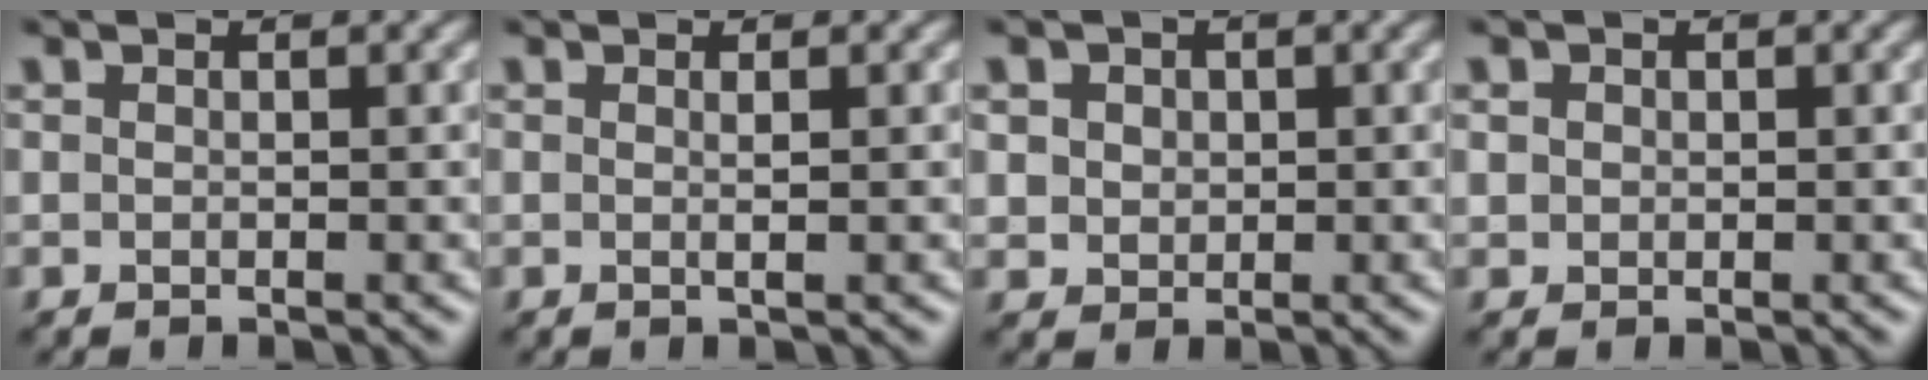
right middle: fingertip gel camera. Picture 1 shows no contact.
{"total": 0.9, "force": [0.1, 0.2, 0.9], "torque": [-0.012, 0.002, -0.002]}
{"total": 2.9, "force": [1.1, 2.4, 1.2], "torque": [-0.028, 0.009, 0.022]}
{"total": 0.8, "force": [0.2, 0.8, 0.2], "torque": [0.002, -0.003, 0.005]}